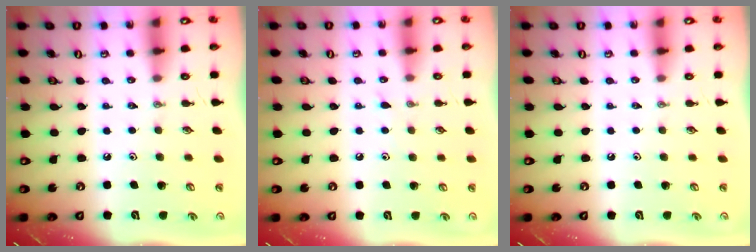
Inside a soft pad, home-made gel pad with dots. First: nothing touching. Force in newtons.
{"total": 5.5, "press": 5.4, "slide": 0.6}
{"total": 0.0}